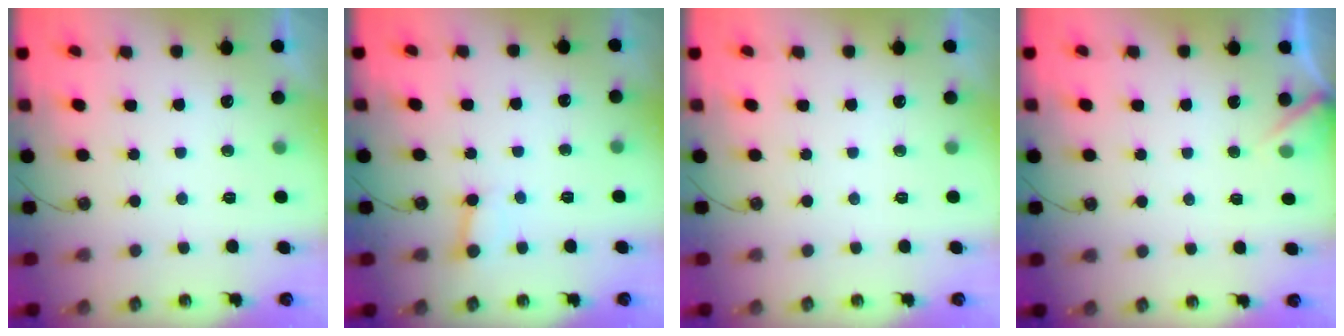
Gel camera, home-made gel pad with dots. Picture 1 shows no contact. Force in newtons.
{"total": 2.5, "press": 2.5, "slide": 0.1}
{"total": 0.0}
{"total": 4.7, "press": 4.7, "slide": 0.2}